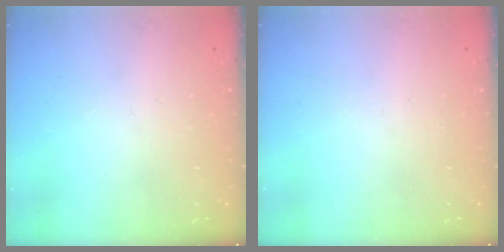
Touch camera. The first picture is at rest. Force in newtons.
{"total": 0.0}